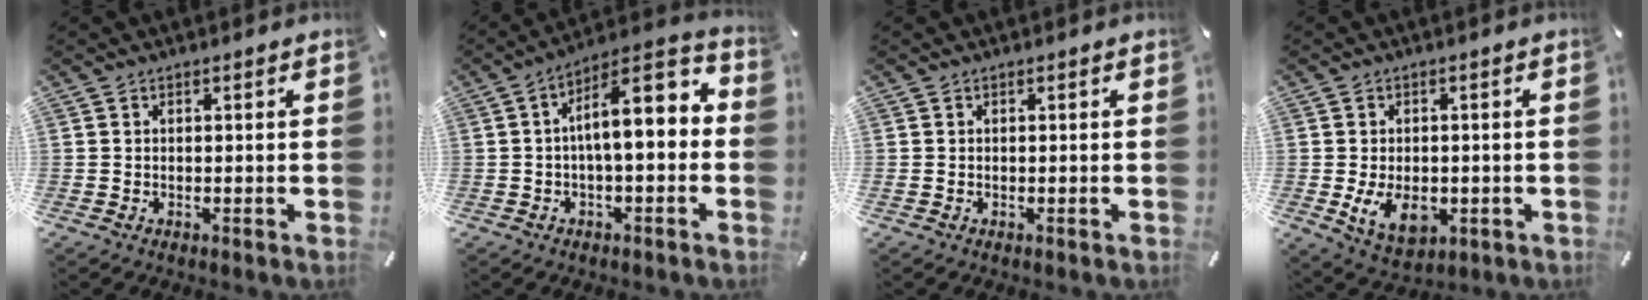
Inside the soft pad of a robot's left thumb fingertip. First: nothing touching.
{"total": 11.8, "force": [1.3, 4.9, 10.7], "torque": [-0.152, -0.017, 0.019]}
{"total": 0.0}
{"total": 8.1, "force": [-1.6, 5.6, 5.7], "torque": [-0.100, -0.006, -0.029]}